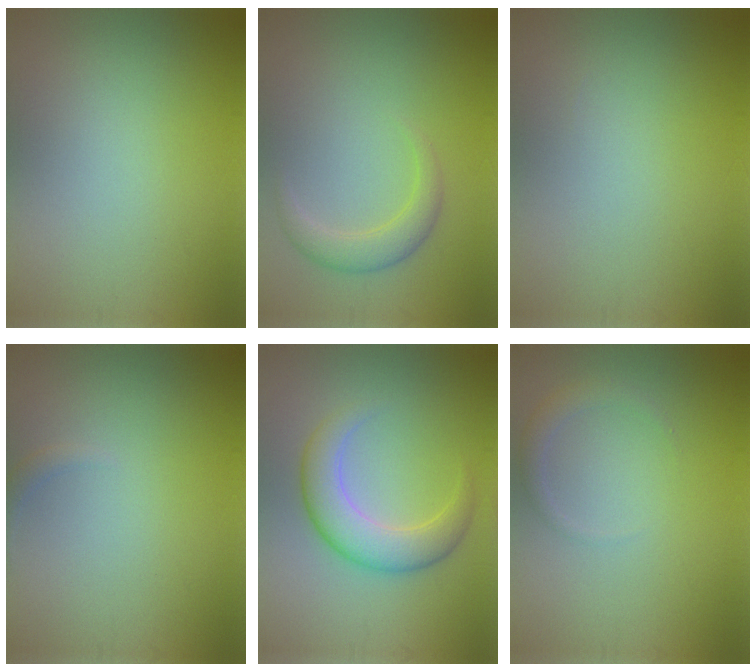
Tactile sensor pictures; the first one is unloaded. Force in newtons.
{"total": 2.4, "press": 2.4, "slide": 0.1}
{"total": 0.0}
{"total": 0.8, "press": 0.7, "slide": 0.1}
{"total": 4.6, "press": 4.6, "slide": 0.2}
{"total": 1.3, "press": 1.3, "slide": 0.1}